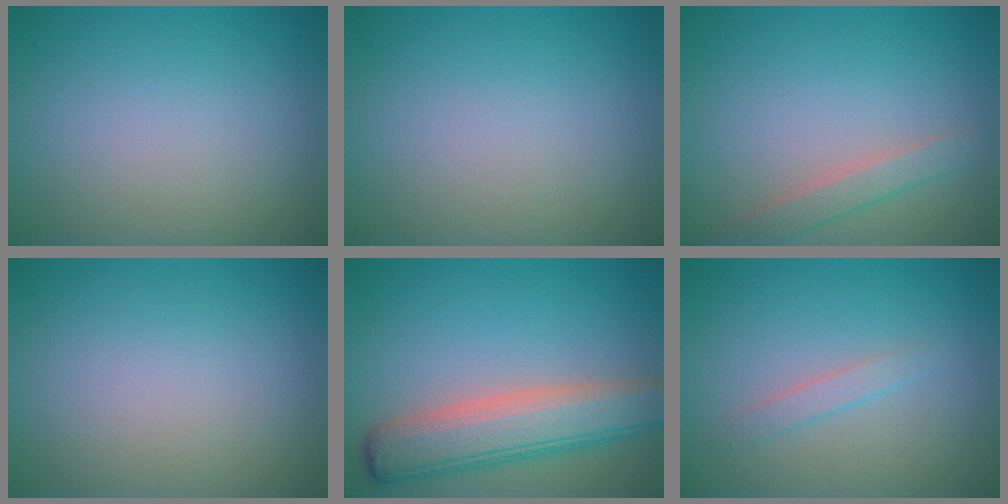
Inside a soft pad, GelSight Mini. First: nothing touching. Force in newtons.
{"total": 0.0}
{"total": 1.9, "press": 1.9, "slide": 0.1}
{"total": 0.0}
{"total": 6.5, "press": 6.5, "slide": 0.5}
{"total": 1.1, "press": 1.1, "slide": 0.1}